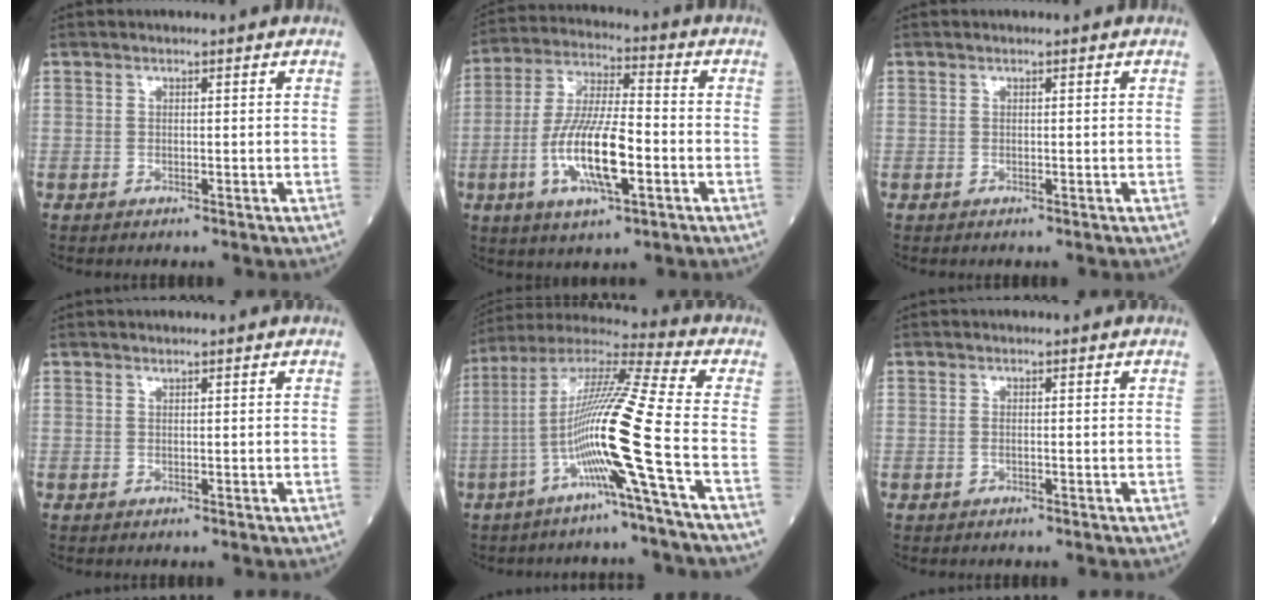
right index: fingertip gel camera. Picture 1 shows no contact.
{"total": 13.2, "force": [-3.7, 3.0, 12.3], "torque": [-0.244, -0.003, -0.065]}
{"total": 0.0}
{"total": 0.0}
{"total": 16.1, "force": [-5.1, -2.5, 15.0], "torque": [-0.292, 0.000, -0.109]}
{"total": 0.5, "force": [-0.2, 0.1, 0.5], "torque": [-0.011, 0.000, -0.003]}